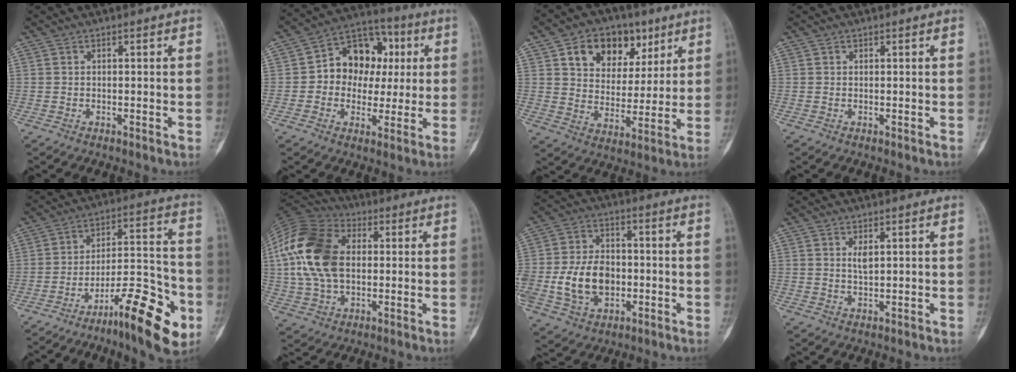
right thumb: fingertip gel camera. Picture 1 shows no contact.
{"total": 14.0, "force": [1.6, 11.1, 8.3], "torque": [-0.069, 0.026, 0.017]}
{"total": 14.8, "force": [7.1, 10.3, 7.8], "torque": [-0.078, -0.017, 0.119]}
{"total": 0.0}
{"total": 18.4, "force": [-9.3, 5.2, 15.0], "torque": [-0.211, 0.074, -0.140]}
{"total": 19.3, "force": [2.5, 12.8, 14.2], "torque": [-0.277, 0.015, 0.042]}
{"total": 12.6, "force": [-1.7, 9.2, 8.5], "torque": [-0.139, 0.016, -0.022]}
{"total": 2.1, "force": [0.9, 0.8, 1.7], "torque": [-0.030, -0.008, 0.019]}